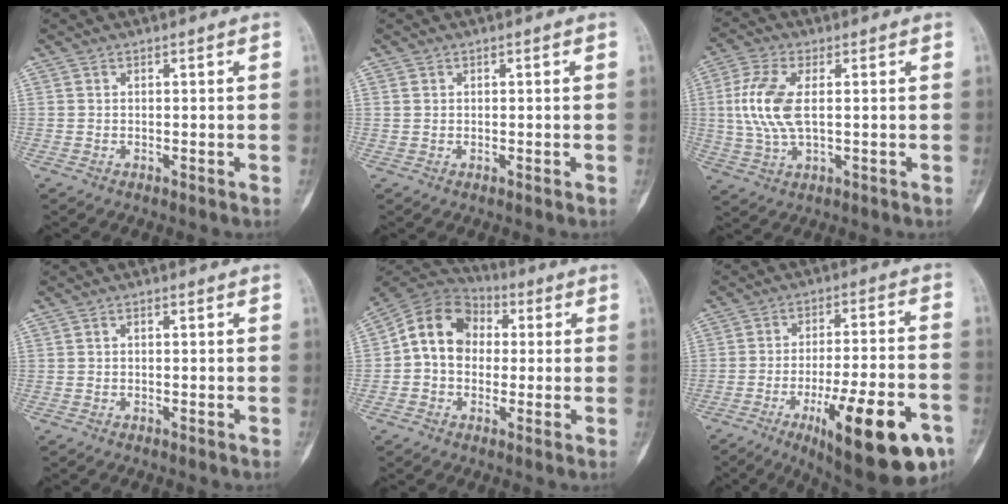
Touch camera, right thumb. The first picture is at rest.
{"total": 0.8, "force": [0.3, 0.6, 0.3], "torque": [-0.003, -0.002, 0.006]}
{"total": 9.9, "force": [1.0, 4.7, 8.7], "torque": [-0.205, -0.001, 0.021]}
{"total": 0.6, "force": [0.1, 0.4, 0.5], "torque": [-0.007, 0.001, -0.001]}
{"total": 12.6, "force": [1.1, 10.1, 7.4], "torque": [-0.108, 0.031, 0.006]}
{"total": 22.5, "force": [-10.2, 6.4, 18.9], "torque": [-0.236, 0.038, -0.140]}